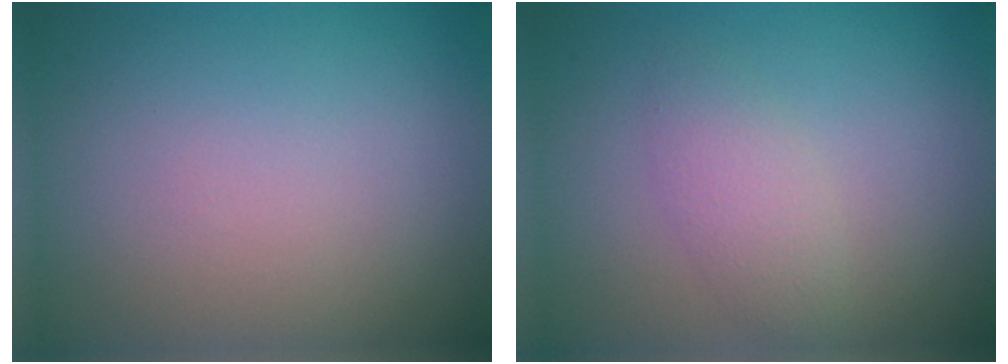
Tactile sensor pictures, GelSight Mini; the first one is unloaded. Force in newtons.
{"total": 2.1, "press": 2.1, "slide": 0.1}